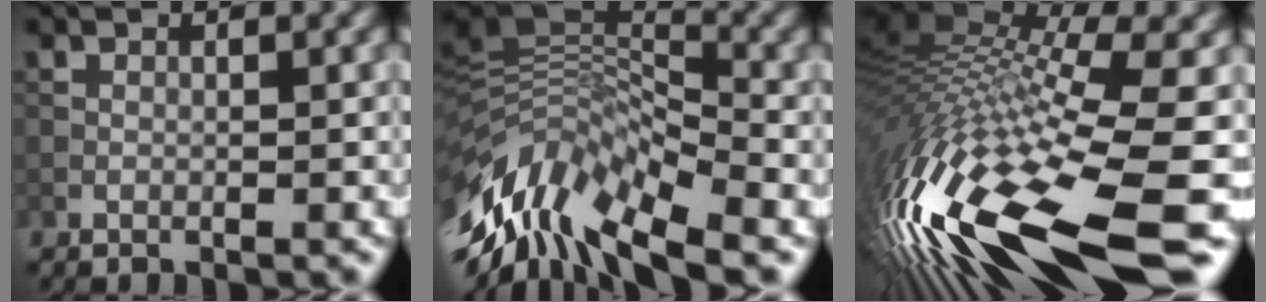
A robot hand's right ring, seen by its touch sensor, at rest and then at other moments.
{"total": 13.6, "force": [-6.7, 5.9, 10.3], "torque": [-0.217, 0.007, -0.123]}
{"total": 17.8, "force": [-5.2, 4.9, 16.3], "torque": [-0.334, -0.017, -0.078]}